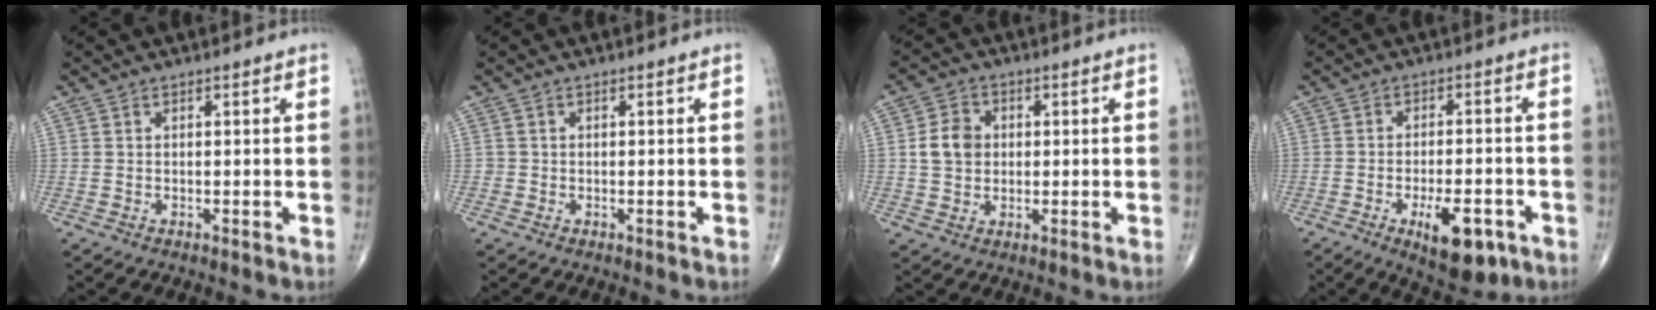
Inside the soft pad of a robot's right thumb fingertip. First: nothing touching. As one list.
[{"total": 0.6, "force": [-0.2, 0.6, 0.0], "torque": [0.003, 0.005, -0.004]}, {"total": 6.1, "force": [0.6, 5.0, 3.4], "torque": [-0.047, 0.005, 0.008]}, {"total": 10.5, "force": [-4.8, 4.3, 8.4], "torque": [-0.113, 0.012, -0.064]}]